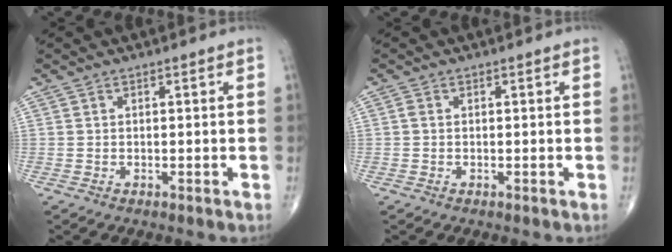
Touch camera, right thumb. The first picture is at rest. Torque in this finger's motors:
{"motor_torque": [-0.26, 0.09, 0.19, 0.03, 0.00]}